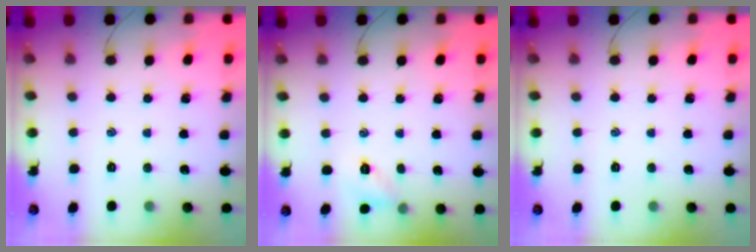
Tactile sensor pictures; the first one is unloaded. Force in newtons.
{"total": 5.3, "press": 5.3, "slide": 0.5}
{"total": 0.0}